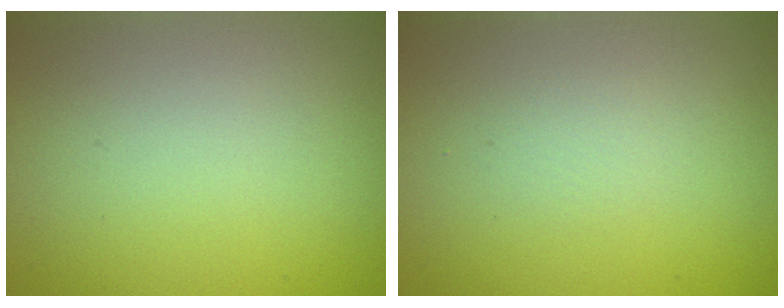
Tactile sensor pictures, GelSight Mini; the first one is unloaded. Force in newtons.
{"total": 0.9, "press": 0.9, "slide": 0.0}